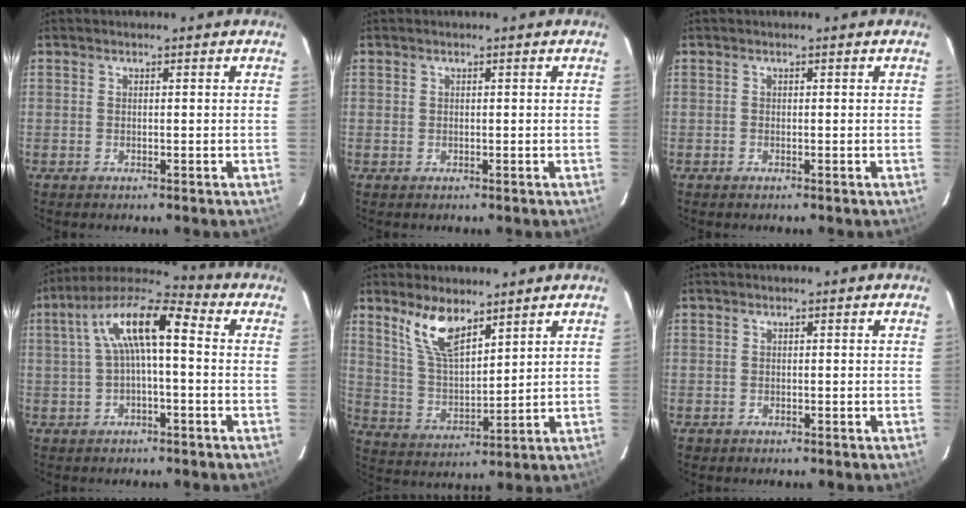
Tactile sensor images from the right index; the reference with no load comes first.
{"total": 0.0}
{"total": 0.0}
{"total": 11.7, "force": [1.3, 3.4, 11.1], "torque": [-0.209, 0.030, 0.020]}
{"total": 9.4, "force": [6.5, 3.4, 5.9], "torque": [-0.114, 0.002, 0.136]}
{"total": 0.7, "force": [-0.3, 0.6, -0.1], "torque": [0.002, 0.003, -0.003]}